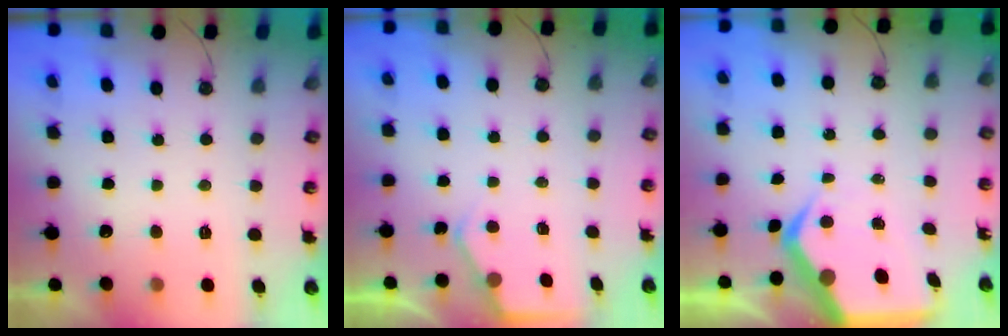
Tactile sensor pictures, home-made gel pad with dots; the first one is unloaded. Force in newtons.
{"total": 4.0, "press": 4.0, "slide": 0.4}
{"total": 8.4, "press": 8.3, "slide": 1.1}